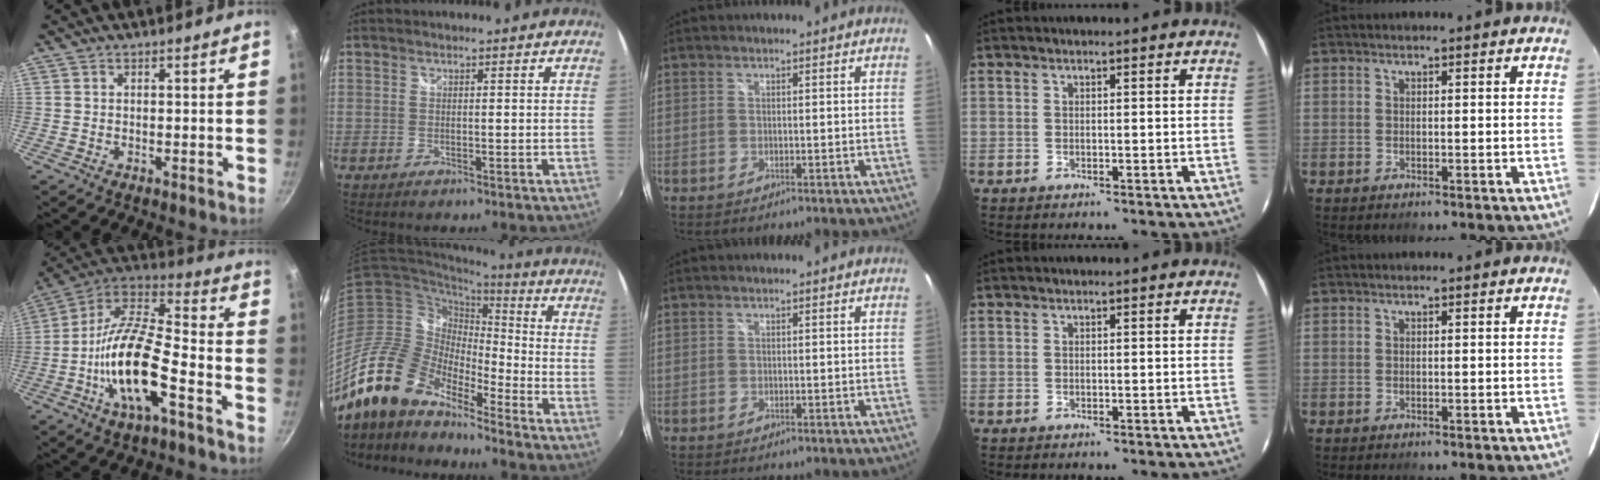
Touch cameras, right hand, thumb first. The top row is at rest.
{"thumb": {"total": 18.3, "force": [-6.9, 6.5, 15.7], "torque": [-0.288, 0.046, -0.147]}, "index": {"total": 18.8, "force": [-14.9, 7.2, 8.9], "torque": [-0.174, -0.013, -0.294]}}